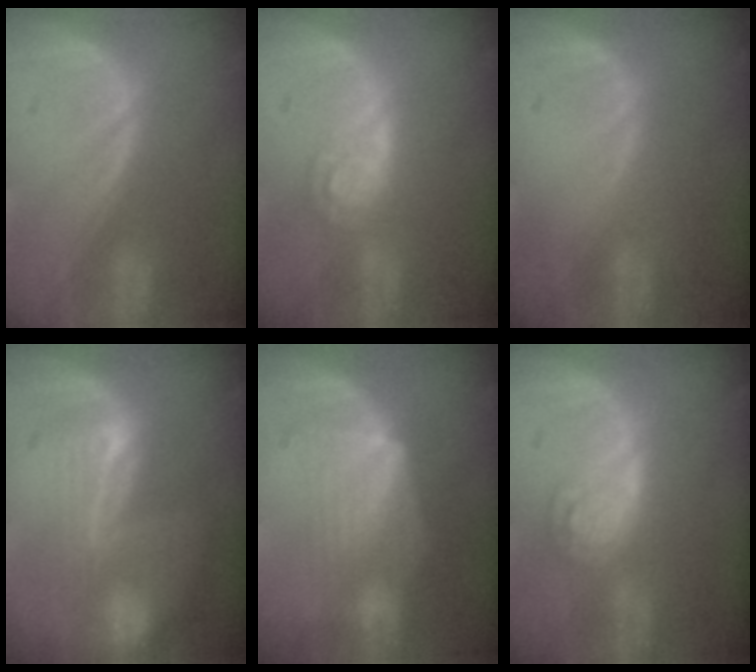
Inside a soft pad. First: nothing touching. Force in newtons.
{"total": 5.1, "press": 4.5, "slide": 2.6}
{"total": 0.0}
{"total": 8.2, "press": 7.1, "slide": 4.1}
{"total": 7.3, "press": 7.0, "slide": 2.1}
{"total": 5.3, "press": 4.7, "slide": 2.6}